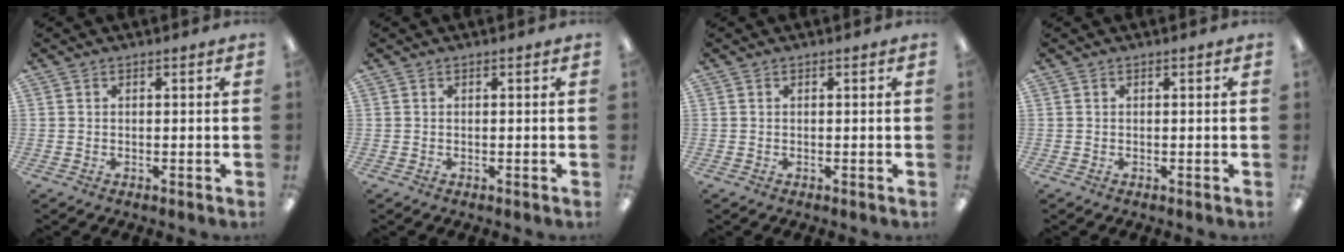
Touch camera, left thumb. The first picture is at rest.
{"total": 0.0}
{"total": 0.0}
{"total": 0.0}